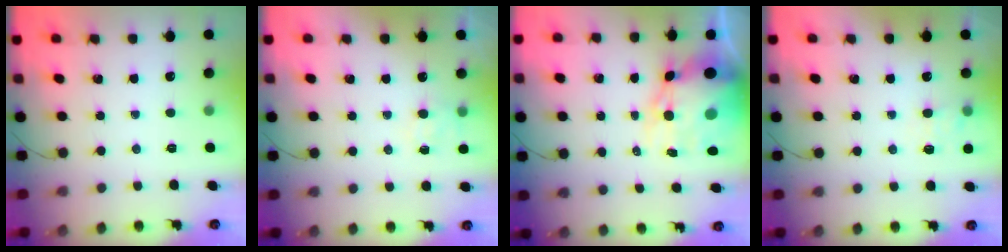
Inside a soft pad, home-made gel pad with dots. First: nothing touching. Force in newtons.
{"total": 5.2, "press": 5.0, "slide": 1.4}
{"total": 15.7, "press": 15.2, "slide": 3.7}
{"total": 7.9, "press": 7.8, "slide": 1.6}